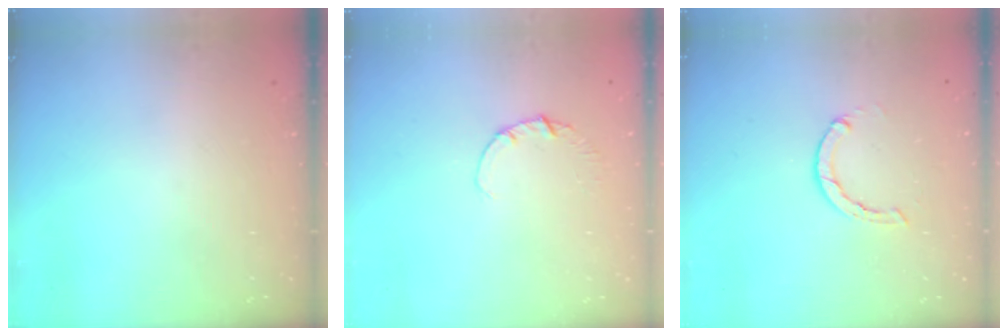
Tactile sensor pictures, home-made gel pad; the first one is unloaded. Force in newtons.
{"total": 1.1, "press": 1.1, "slide": 0.1}
{"total": 2.1, "press": 2.1, "slide": 0.3}